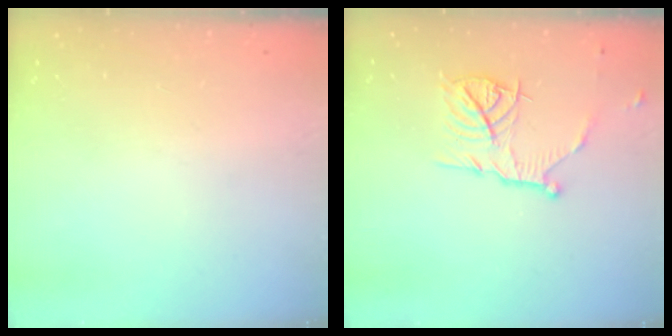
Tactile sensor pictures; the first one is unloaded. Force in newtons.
{"total": 11.2, "press": 11.2, "slide": 0.8}